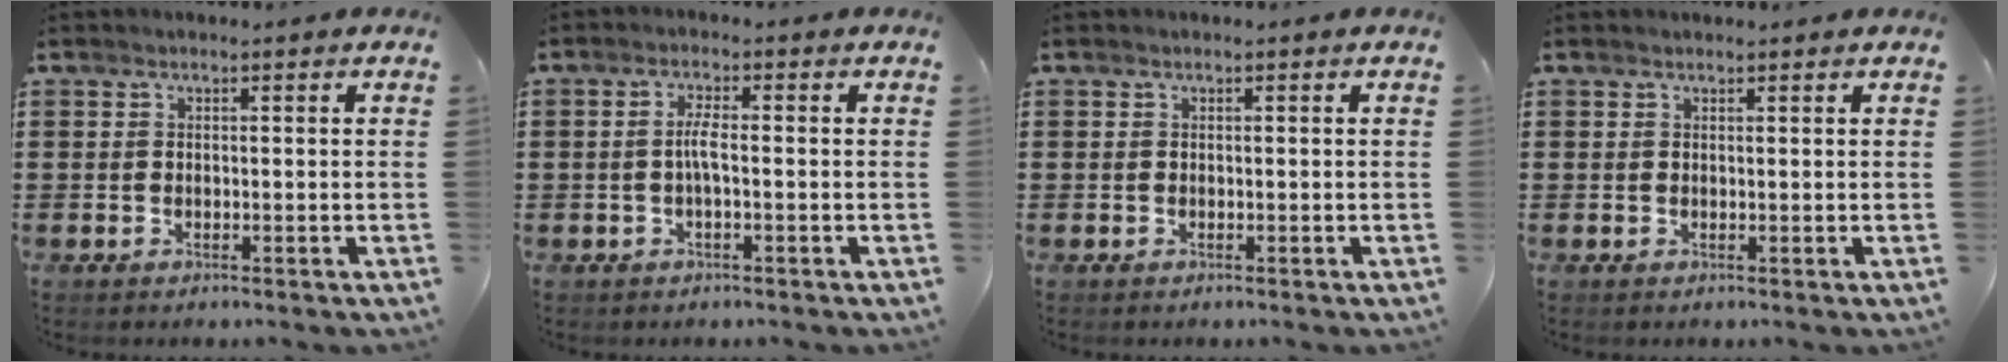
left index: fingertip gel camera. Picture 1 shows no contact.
{"total": 2.7, "force": [-0.4, 0.4, 2.7], "torque": [-0.057, -0.002, -0.010]}
{"total": 0.0}
{"total": 0.5, "force": [0.5, 0.1, 0.1], "torque": [-0.004, 0.000, 0.010]}